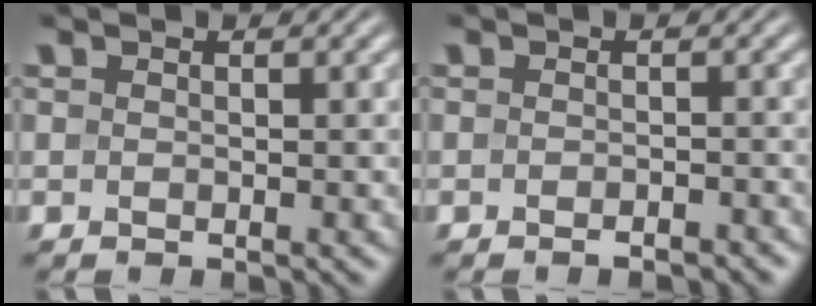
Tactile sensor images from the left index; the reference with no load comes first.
{"total": 1.4, "force": [-1.1, 0.3, 0.8], "torque": [-0.009, 0.000, -0.014]}